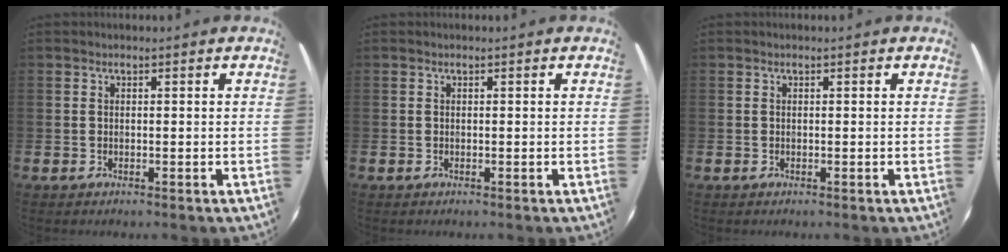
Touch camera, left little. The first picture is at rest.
{"total": 0.0}
{"total": 0.0}